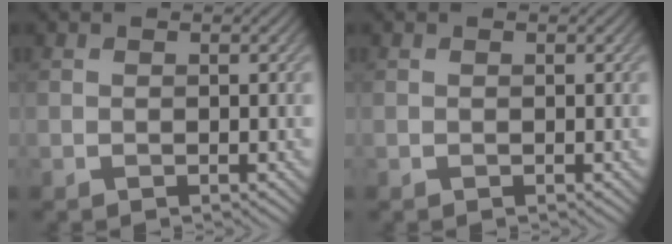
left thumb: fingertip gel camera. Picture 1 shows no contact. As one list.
[{"total": 0.0}]